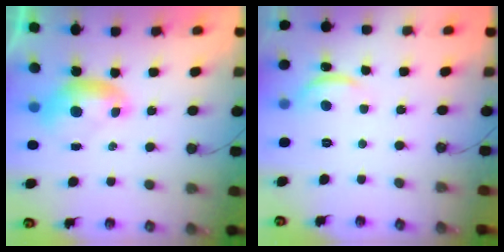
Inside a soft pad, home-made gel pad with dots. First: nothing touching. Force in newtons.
{"total": 2.8, "press": 2.8, "slide": 0.3}